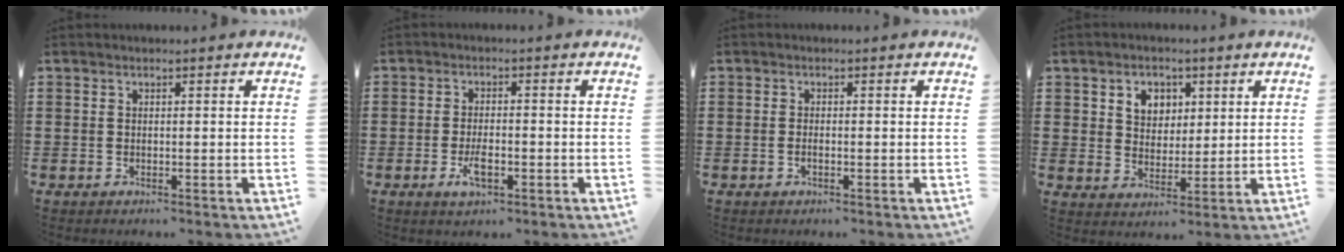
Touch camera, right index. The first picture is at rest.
{"total": 3.5, "force": [-1.4, 1.3, 3.0], "torque": [-0.064, -0.002, -0.027]}
{"total": 0.8, "force": [-0.3, 0.1, 0.7], "torque": [-0.014, -0.006, -0.005]}
{"total": 4.2, "force": [1.8, 3.6, 1.4], "torque": [-0.036, 0.010, 0.030]}